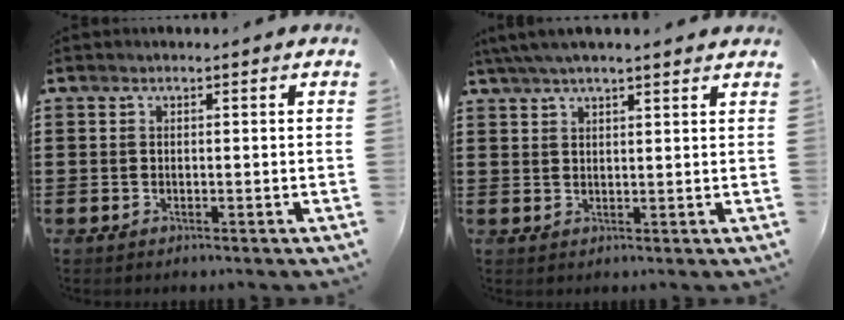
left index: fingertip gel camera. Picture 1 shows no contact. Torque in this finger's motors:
{"motor_torque": [2.14, 0.00, 0.91, 0.21]}